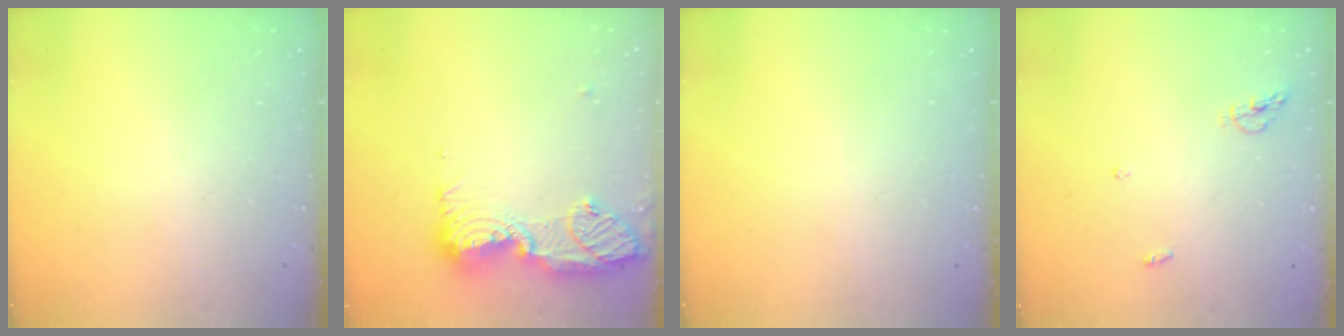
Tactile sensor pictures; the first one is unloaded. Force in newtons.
{"total": 17.6, "press": 16.5, "slide": 6.2}
{"total": 0.0}
{"total": 5.0, "press": 4.9, "slide": 0.2}